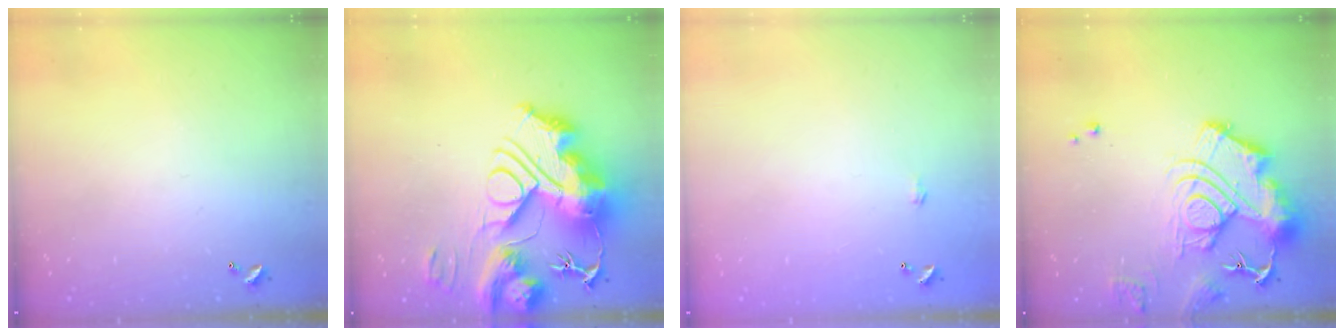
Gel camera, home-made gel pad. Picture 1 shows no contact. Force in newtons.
{"total": 0.5, "press": 0.5, "slide": 0.0}
{"total": 0.6, "press": 0.6, "slide": 0.2}
{"total": 16.2, "press": 16.1, "slide": 1.7}